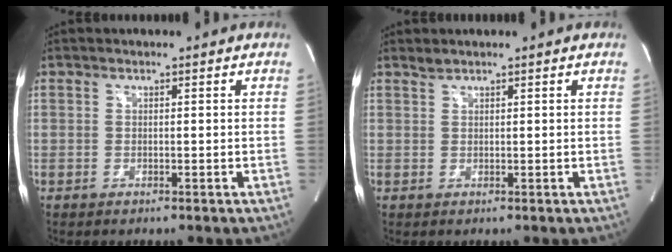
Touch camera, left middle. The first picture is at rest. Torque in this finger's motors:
{"motor_torque": [0.10, 0.04, -0.13, 0.00]}